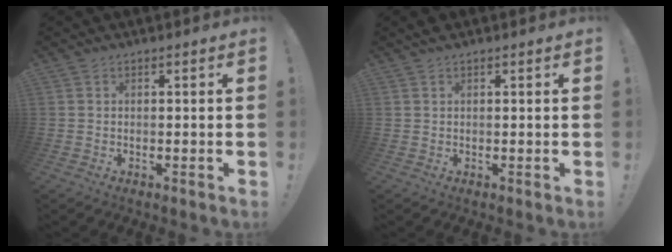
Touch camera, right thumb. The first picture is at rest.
{"total": 1.1, "force": [1.0, 0.3, 0.2], "torque": [0.002, 0.001, 0.017]}